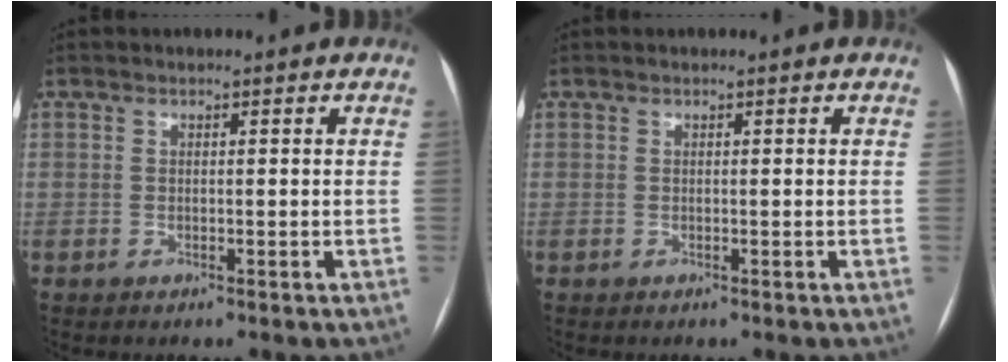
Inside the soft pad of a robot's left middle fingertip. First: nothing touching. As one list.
[{"total": 0.0}]